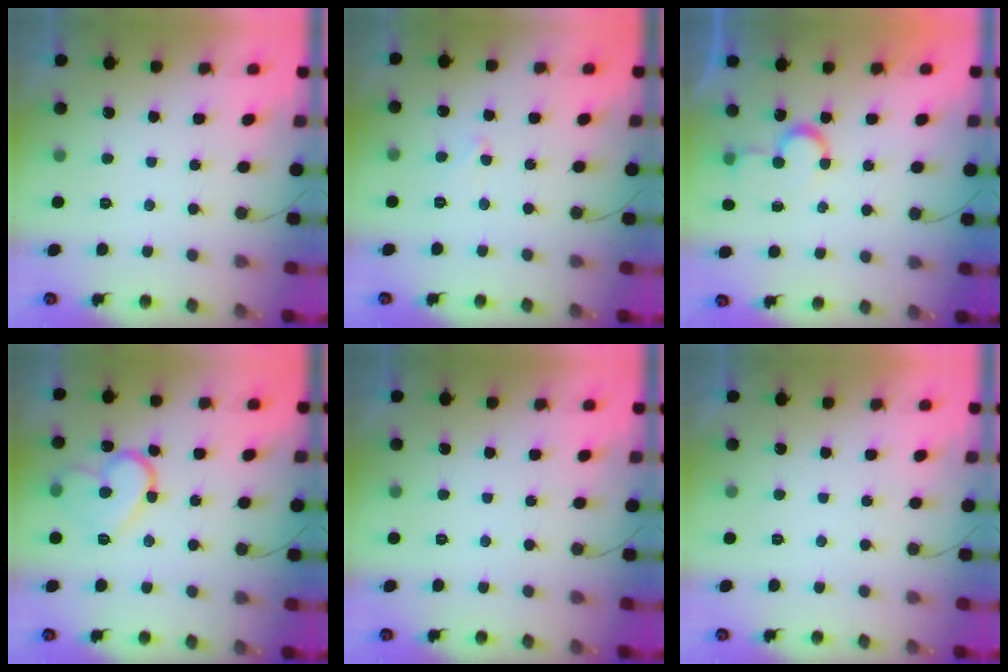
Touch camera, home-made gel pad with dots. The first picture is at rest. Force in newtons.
{"total": 3.9, "press": 3.9, "slide": 0.2}
{"total": 5.3, "press": 5.3, "slide": 0.4}
{"total": 13.3, "press": 13.2, "slide": 1.3}
{"total": 0.0}
{"total": 2.0, "press": 2.0, "slide": 0.1}